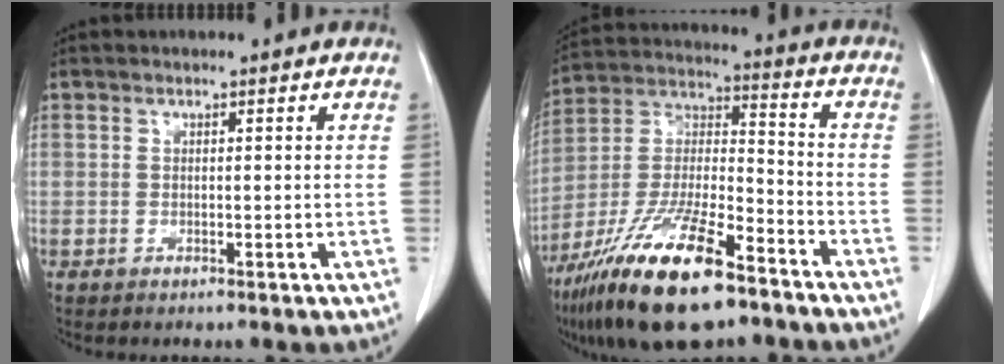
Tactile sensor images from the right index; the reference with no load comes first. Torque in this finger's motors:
{"motor_torque": [1.14, -1.00, 1.05, 0.21]}